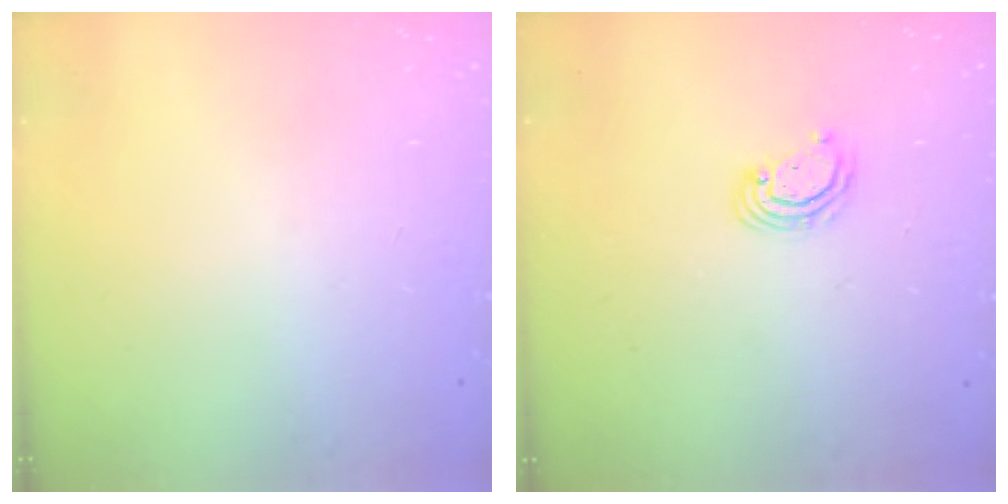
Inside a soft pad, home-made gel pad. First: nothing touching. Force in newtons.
{"total": 3.0, "press": 2.9, "slide": 0.3}